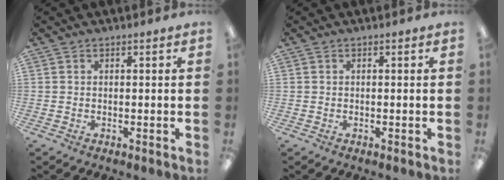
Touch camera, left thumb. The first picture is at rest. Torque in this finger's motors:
{"motor_torque": [-0.01, -0.01, 0.00, 0.00, 0.00]}